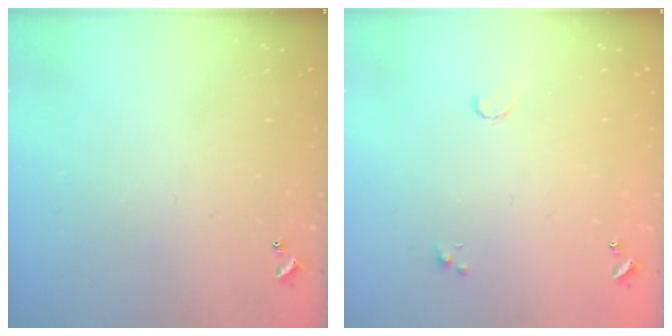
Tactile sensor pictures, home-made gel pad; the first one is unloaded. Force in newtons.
{"total": 0.5, "press": 0.4, "slide": 0.3}